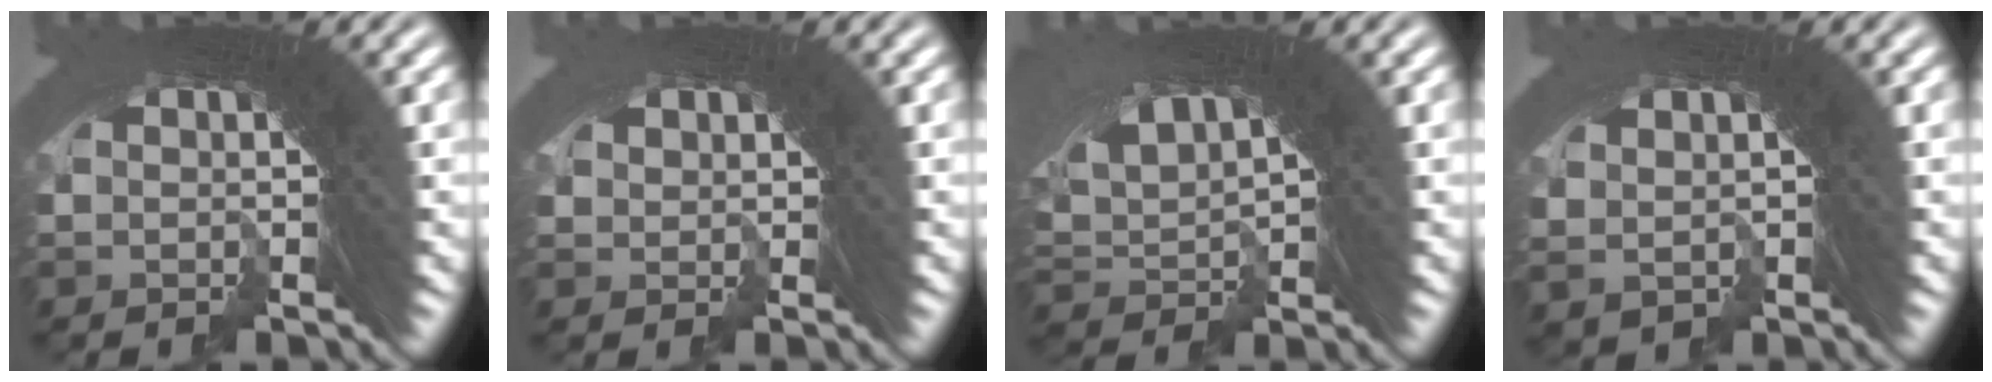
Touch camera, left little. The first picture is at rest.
{"total": 1.5, "force": [-1.0, 0.2, -1.2], "torque": [0.002, -0.018, -0.006]}
{"total": 7.4, "force": [0.4, 4.9, 5.5], "torque": [-0.135, -0.015, 0.015]}
{"total": 2.6, "force": [-0.1, 2.4, 1.0], "torque": [-0.042, -0.006, 0.005]}